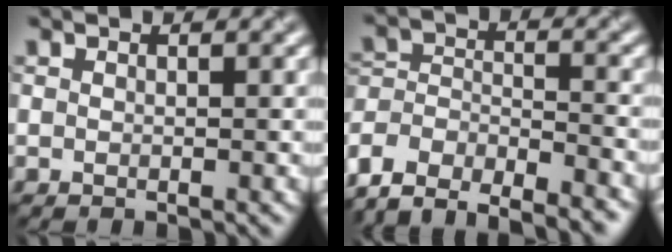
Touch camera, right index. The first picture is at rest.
{"total": 8.4, "force": [-7.6, 3.0, 2.3], "torque": [-0.029, 0.004, -0.125]}